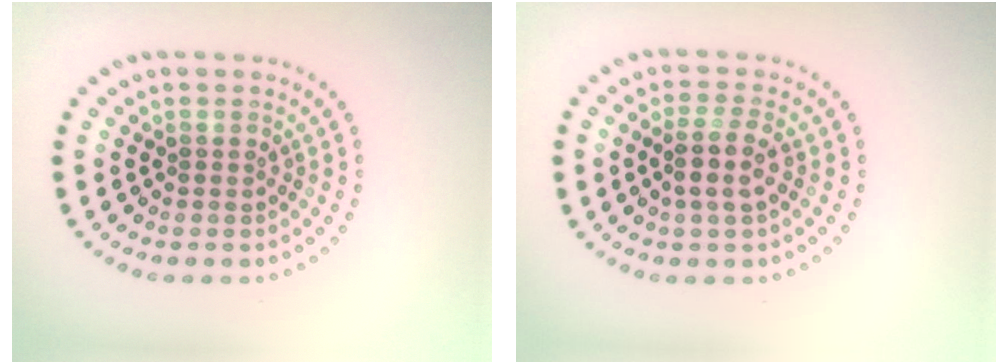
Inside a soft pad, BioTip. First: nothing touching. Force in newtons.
{"total": 2.8, "press": 2.4, "slide": 1.4}